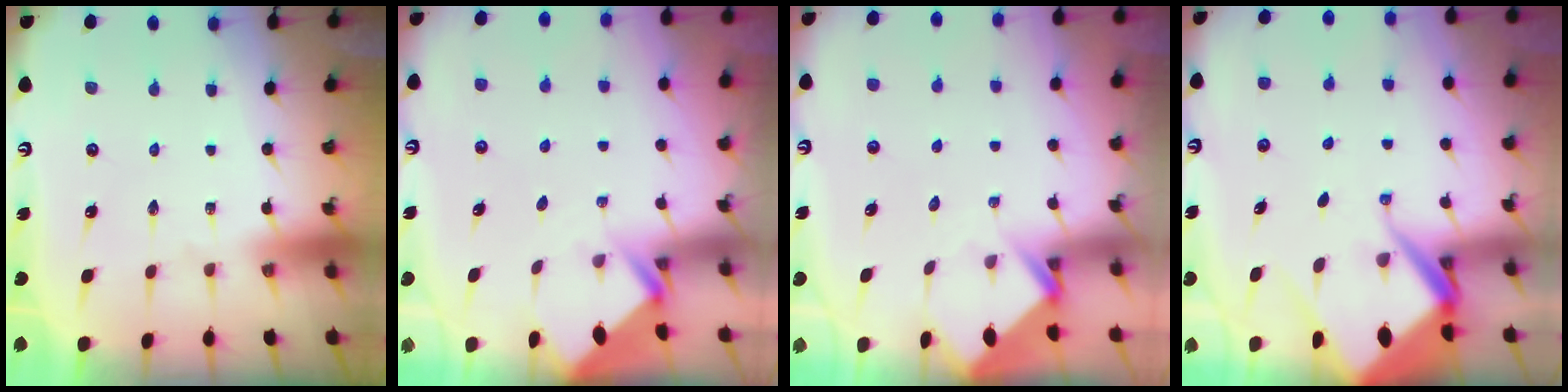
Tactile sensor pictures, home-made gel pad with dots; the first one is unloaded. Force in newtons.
{"total": 2.8, "press": 2.8, "slide": 0.2}
{"total": 3.9, "press": 3.9, "slide": 0.2}
{"total": 9.3, "press": 9.2, "slide": 1.0}